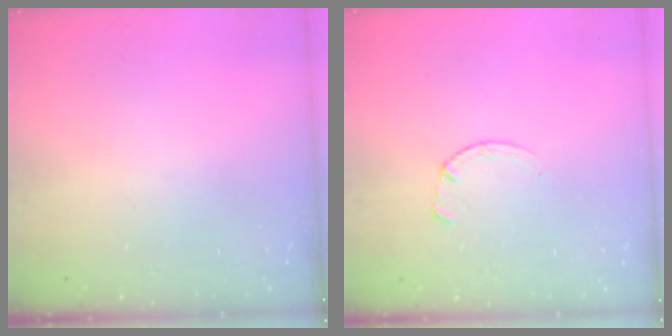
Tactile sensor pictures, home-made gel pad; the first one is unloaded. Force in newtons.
{"total": 2.9, "press": 2.9, "slide": 0.4}